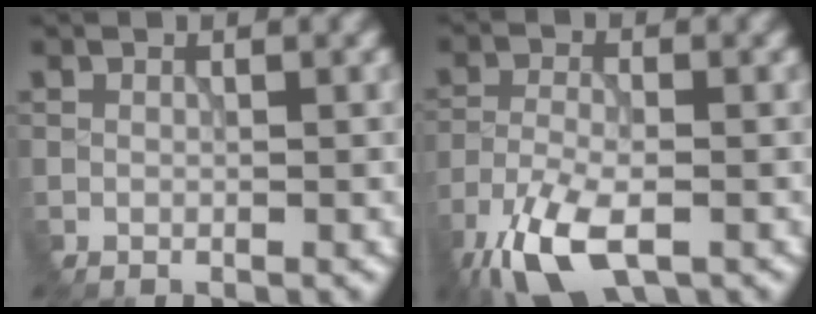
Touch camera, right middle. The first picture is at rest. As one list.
[{"total": 8.3, "force": [-5.7, 3.0, 5.2], "torque": [-0.114, -0.023, -0.111]}]